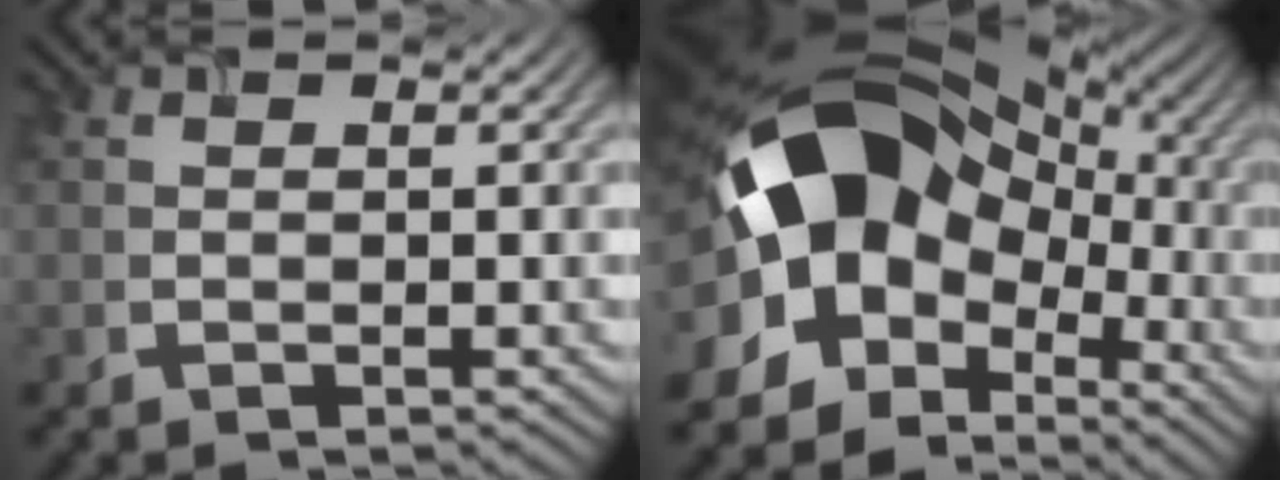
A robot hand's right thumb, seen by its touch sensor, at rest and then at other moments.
{"total": 20.0, "force": [-1.4, 14.6, 13.5], "torque": [-0.244, -0.012, -0.021]}